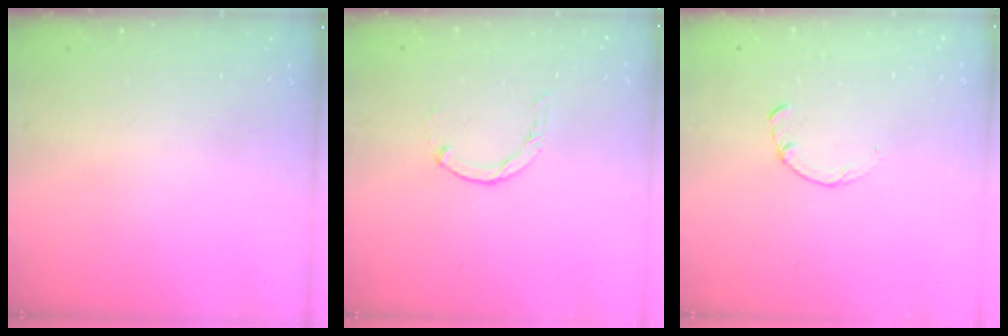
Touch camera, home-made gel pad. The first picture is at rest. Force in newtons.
{"total": 0.0}
{"total": 2.2, "press": 2.2, "slide": 0.3}